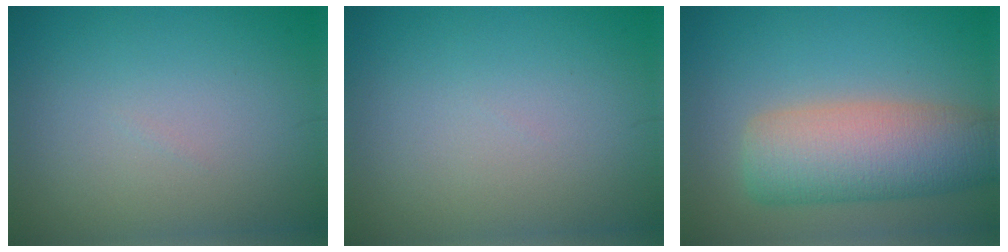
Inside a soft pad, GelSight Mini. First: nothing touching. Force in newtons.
{"total": 0.0}
{"total": 7.9, "press": 7.9, "slide": 0.3}